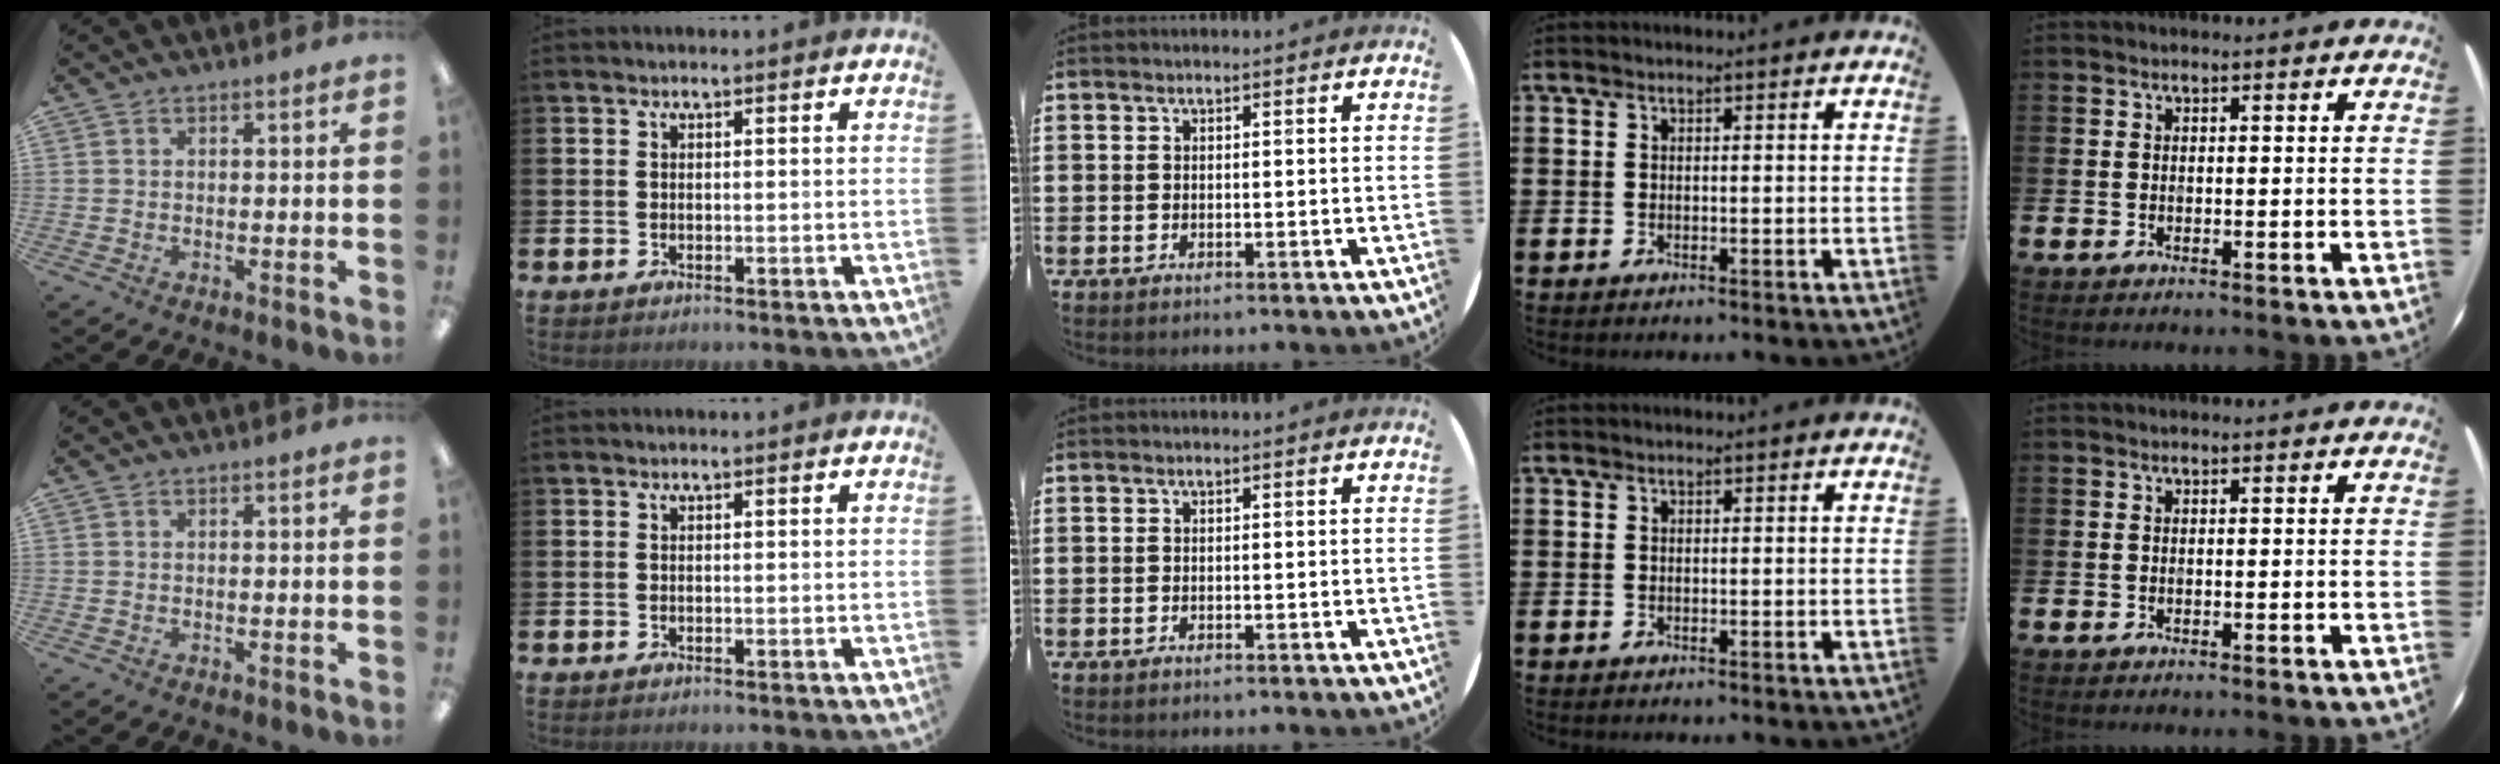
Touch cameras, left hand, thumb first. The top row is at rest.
{}